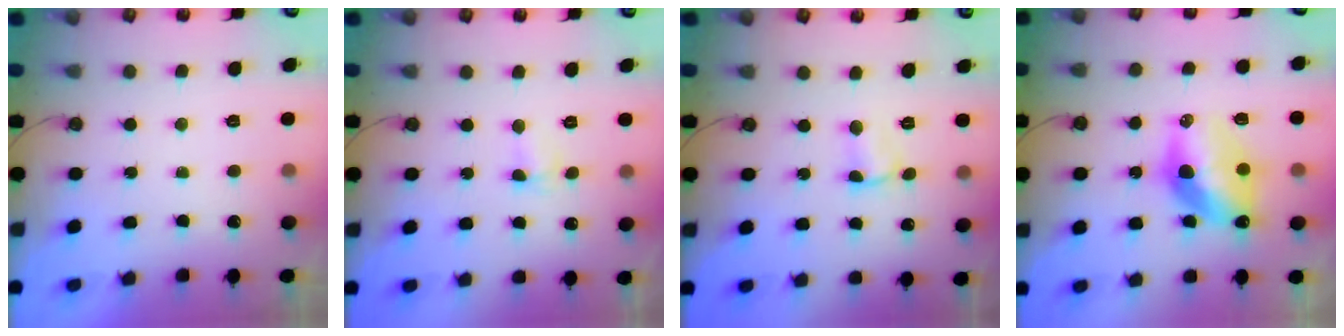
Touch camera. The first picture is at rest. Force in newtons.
{"total": 4.3, "press": 3.0, "slide": 3.1}
{"total": 1.2, "press": 1.1, "slide": 0.4}
{"total": 11.5, "press": 11.5, "slide": 0.7}